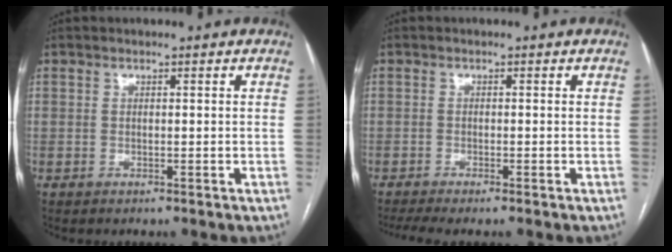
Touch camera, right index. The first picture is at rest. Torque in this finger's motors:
{"motor_torque": [0.06, -0.02, 0.05, 0.02]}